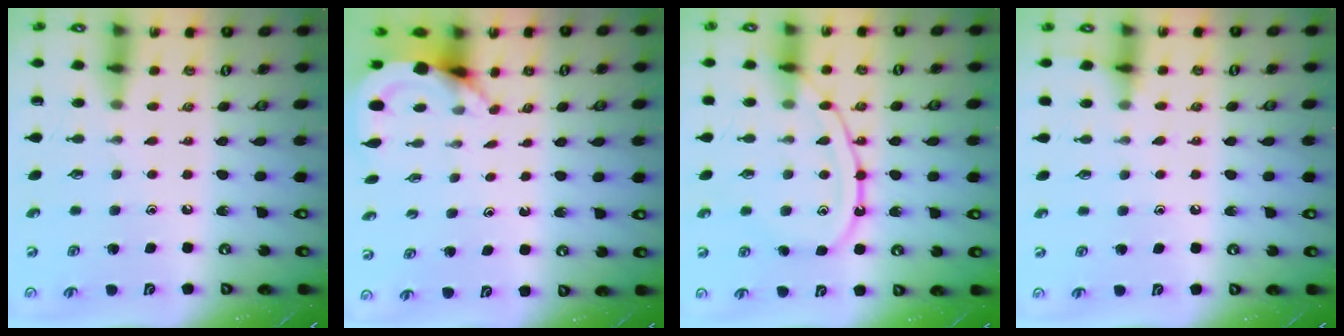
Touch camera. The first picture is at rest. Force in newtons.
{"total": 3.9, "press": 3.8, "slide": 0.3}
{"total": 12.0, "press": 12.0, "slide": 1.1}
{"total": 4.7, "press": 4.6, "slide": 0.7}